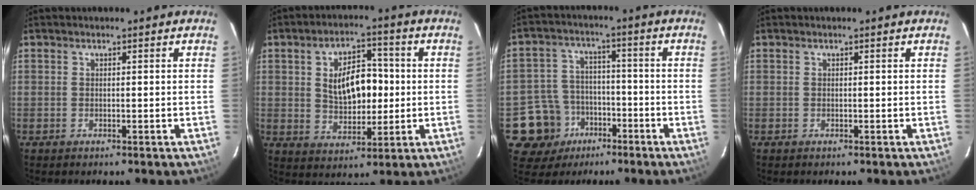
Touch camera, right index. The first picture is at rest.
{"total": 10.5, "force": [1.0, 6.1, 8.4], "torque": [-0.149, 0.019, 0.030]}
{"total": 10.5, "force": [-5.1, 9.0, 1.4], "torque": [-0.057, 0.033, -0.068]}
{"total": 0.0}